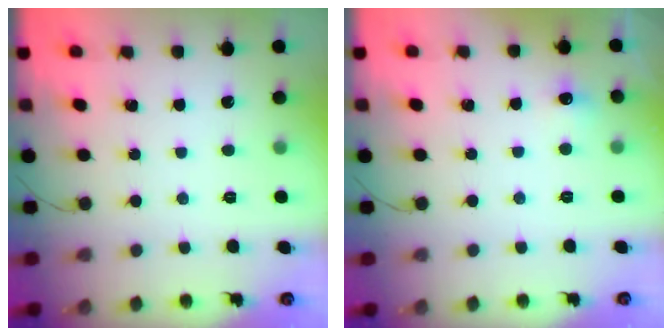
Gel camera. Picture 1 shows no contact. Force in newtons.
{"total": 4.8, "press": 4.6, "slide": 1.2}